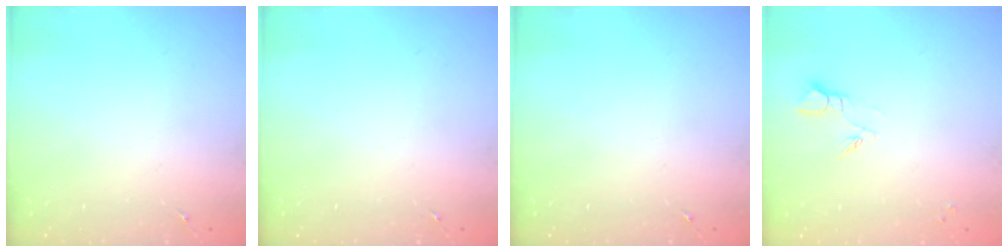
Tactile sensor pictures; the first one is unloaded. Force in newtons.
{"total": 0.0}
{"total": 0.0}
{"total": 3.3, "press": 3.3, "slide": 0.4}